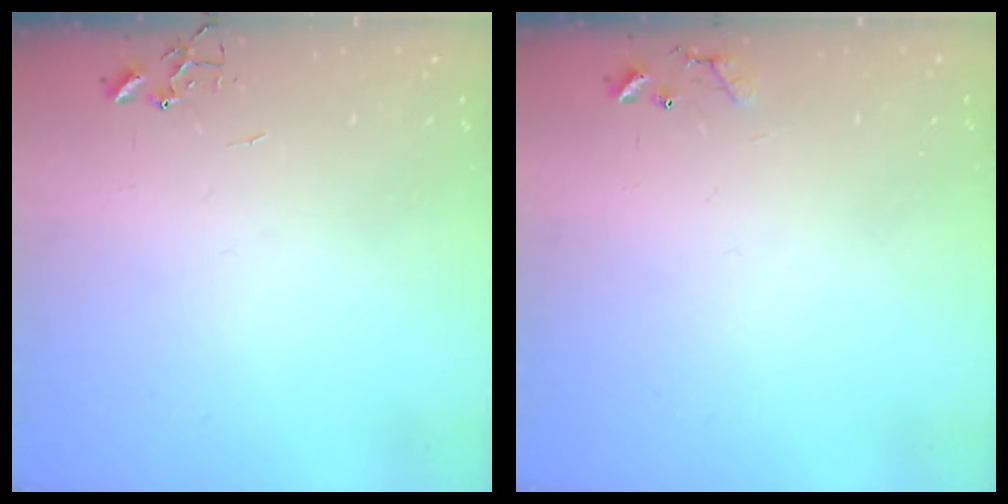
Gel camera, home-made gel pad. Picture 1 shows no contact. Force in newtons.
{"total": 7.7, "press": 7.7, "slide": 0.5}